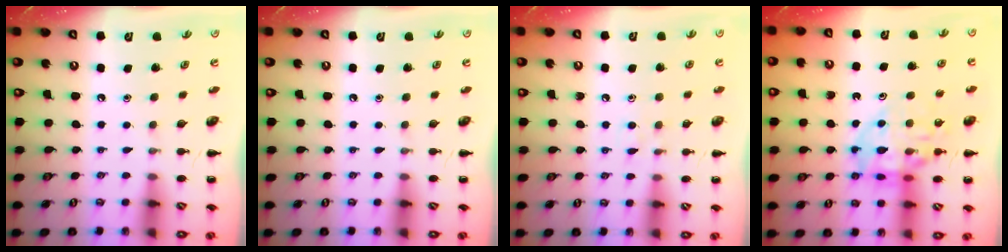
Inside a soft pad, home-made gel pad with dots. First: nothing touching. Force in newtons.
{"total": 0.0}
{"total": 4.2, "press": 3.7, "slide": 1.9}
{"total": 13.7, "press": 13.4, "slide": 2.9}